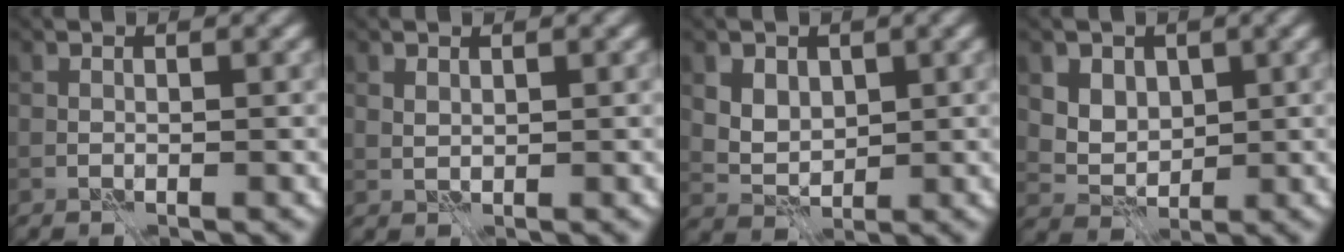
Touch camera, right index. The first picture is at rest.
{"total": 0.8, "force": [0.5, 0.4, 0.5], "torque": [-0.014, -0.001, 0.011]}
{"total": 4.1, "force": [1.6, 3.0, 2.3], "torque": [-0.044, 0.004, 0.035]}
{"total": 4.9, "force": [2.1, 3.8, 2.3], "torque": [-0.051, -0.002, 0.045]}